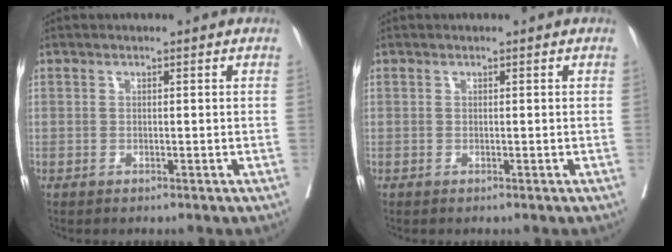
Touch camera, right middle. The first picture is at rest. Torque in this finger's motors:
{"motor_torque": [-0.02, 0.04, -0.02, 0.00]}